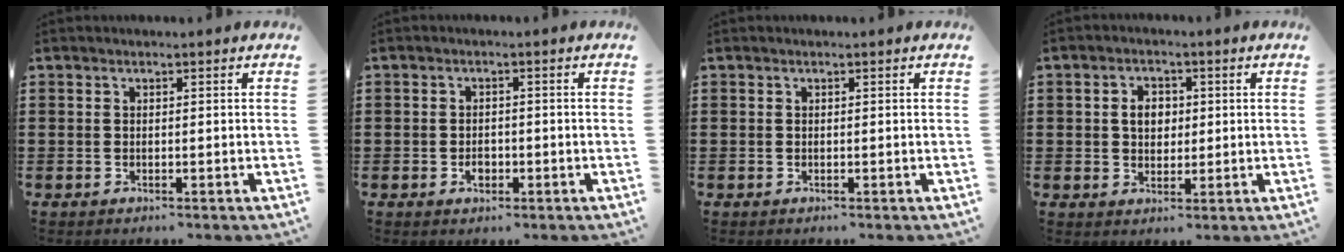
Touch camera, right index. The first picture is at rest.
{"total": 1.9, "force": [-0.7, 1.2, 1.3], "torque": [-0.026, 0.000, -0.013]}
{"total": 0.0}
{"total": 3.5, "force": [0.4, 2.7, 2.3], "torque": [-0.045, 0.008, 0.001]}